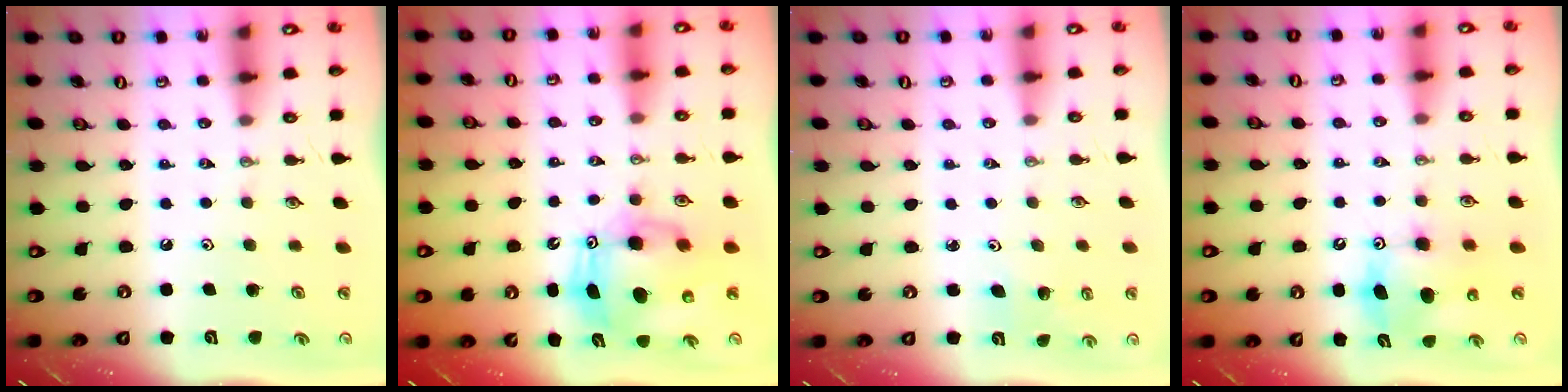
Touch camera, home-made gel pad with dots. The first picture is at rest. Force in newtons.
{"total": 11.5, "press": 11.2, "slide": 2.5}
{"total": 2.4, "press": 2.2, "slide": 1.0}
{"total": 8.5, "press": 8.4, "slide": 0.5}